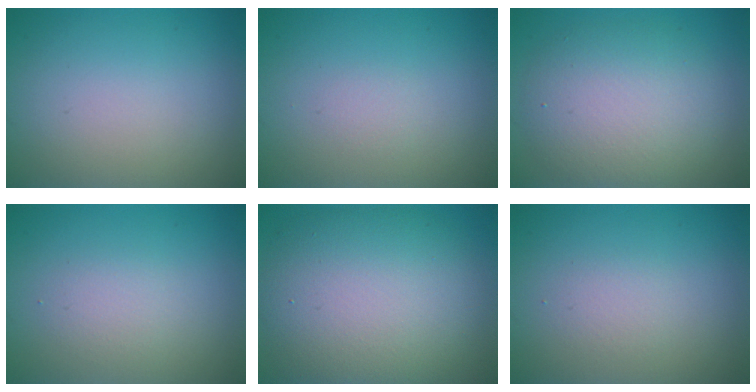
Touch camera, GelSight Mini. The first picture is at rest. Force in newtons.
{"total": 0.5, "press": 0.5, "slide": 0.1}
{"total": 6.5, "press": 6.5, "slide": 0.6}
{"total": 1.7, "press": 1.7, "slide": 0.1}
{"total": 11.1, "press": 11.1, "slide": 0.8}
{"total": 1.3, "press": 1.3, "slide": 0.2}